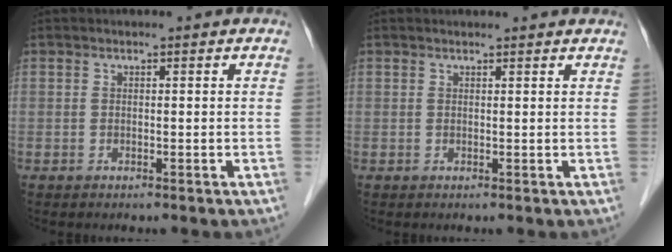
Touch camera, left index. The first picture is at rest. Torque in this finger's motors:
{"motor_torque": [-0.03, -0.26, -0.21, 0.00]}